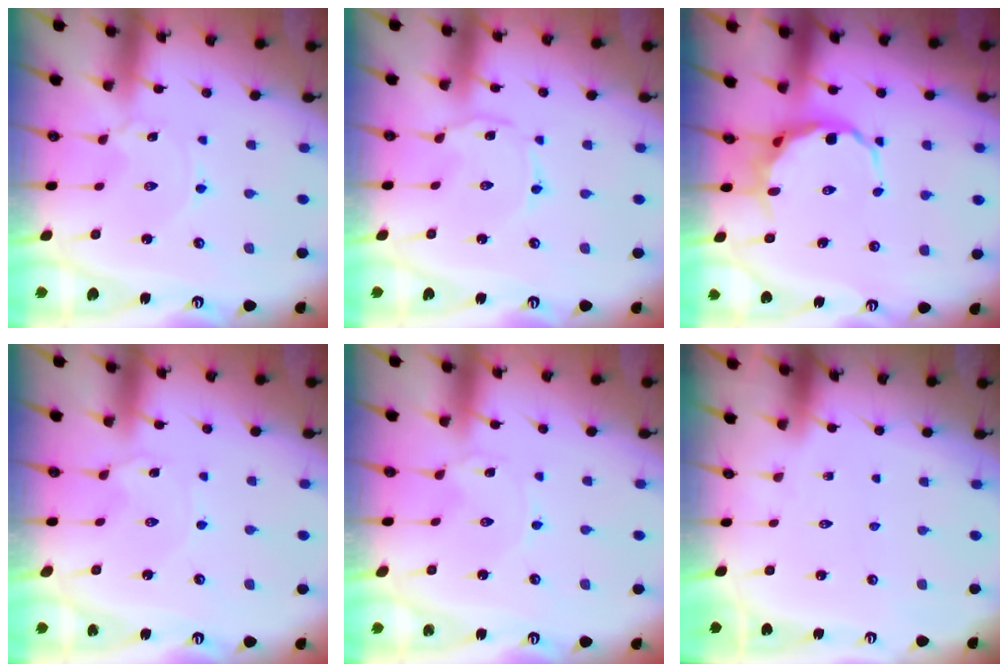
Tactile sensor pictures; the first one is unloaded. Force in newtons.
{"total": 1.0, "press": 1.0, "slide": 0.2}
{"total": 7.3, "press": 7.0, "slide": 2.0}
{"total": 2.0, "press": 2.0, "slide": 0.2}
{"total": 0.0}
{"total": 0.0}